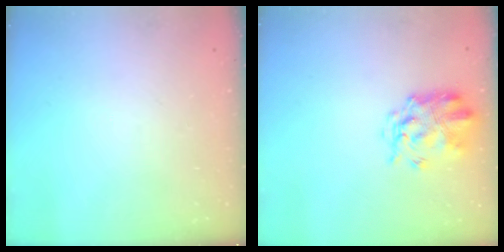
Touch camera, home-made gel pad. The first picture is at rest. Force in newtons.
{"total": 3.6, "press": 3.2, "slide": 1.6}